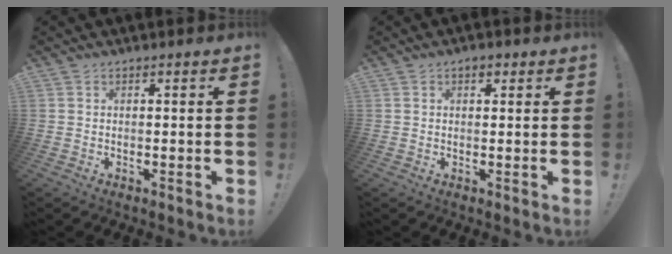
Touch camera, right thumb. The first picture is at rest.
{"total": 1.9, "force": [1.0, 1.2, 1.2], "torque": [-0.013, -0.001, 0.016]}